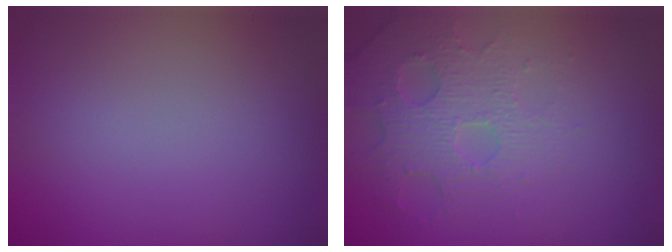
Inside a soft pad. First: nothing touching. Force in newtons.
{"total": 4.9, "press": 3.4, "slide": 3.5}